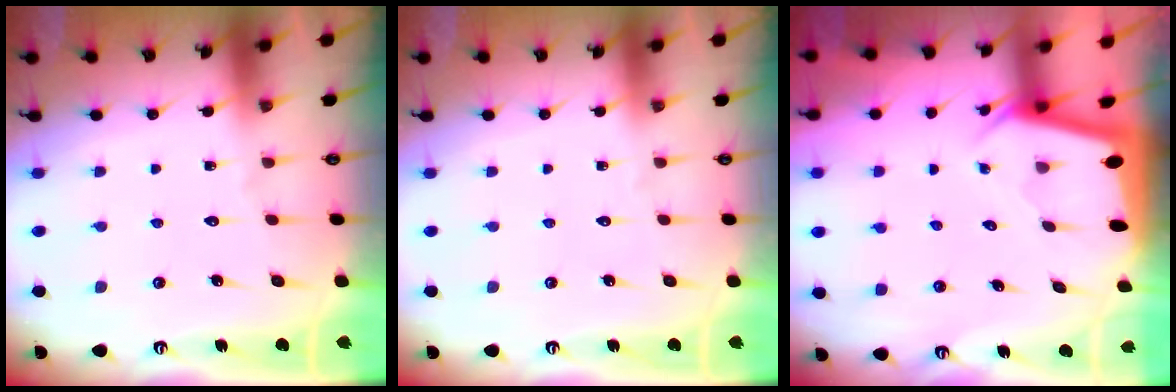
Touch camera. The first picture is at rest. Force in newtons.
{"total": 0.0}
{"total": 2.2, "press": 2.2, "slide": 0.2}